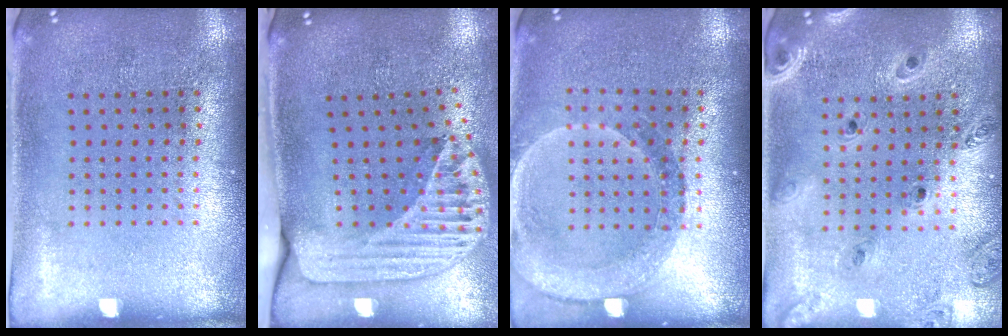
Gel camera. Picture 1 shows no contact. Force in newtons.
{"total": 2.6, "press": 1.8, "slide": 1.8}
{"total": 1.5, "press": 1.4, "slide": 0.5}
{"total": 1.3, "press": 1.3, "slide": 0.2}